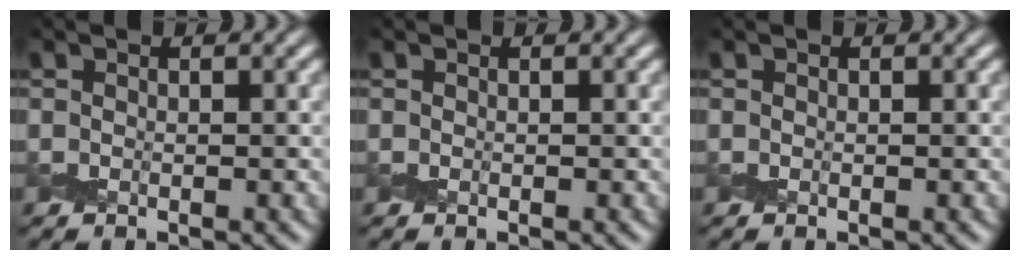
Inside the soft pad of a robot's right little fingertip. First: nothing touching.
{"total": 0.0}
{"total": 0.0}